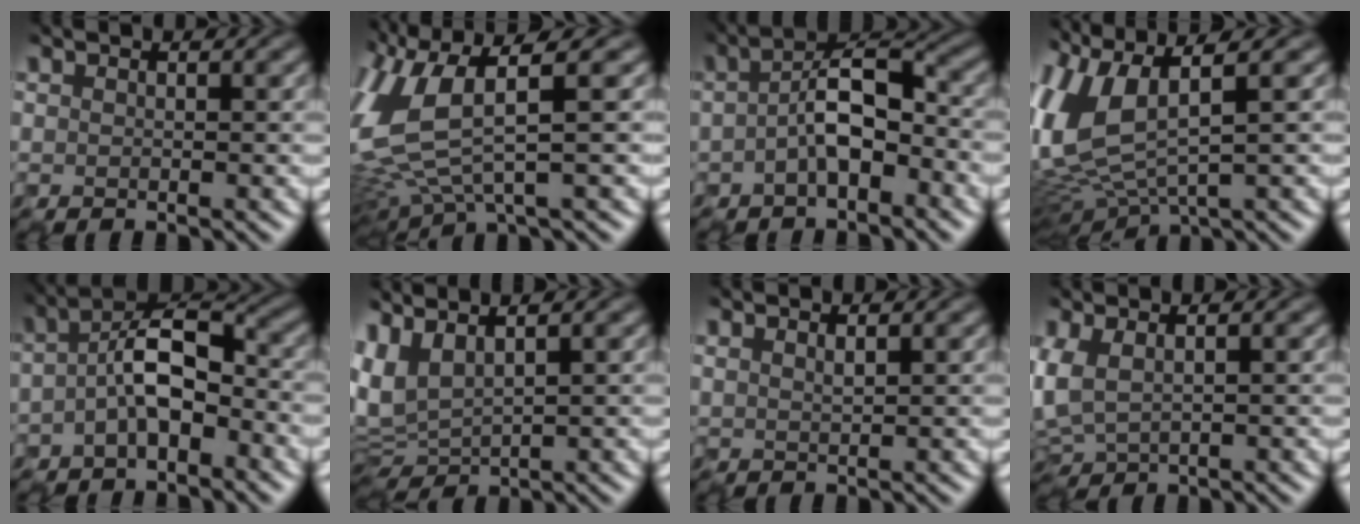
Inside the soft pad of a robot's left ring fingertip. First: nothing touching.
{"total": 9.6, "force": [0.8, 4.3, 8.5], "torque": [-0.221, -0.015, 0.016]}
{"total": 5.1, "force": [-1.1, 2.4, 4.3], "torque": [-0.073, 0.013, -0.029]}
{"total": 8.0, "force": [2.2, 3.4, 6.9], "torque": [-0.172, 0.009, 0.040]}
{"total": 5.5, "force": [-1.1, 2.7, 4.7], "torque": [-0.085, 0.015, -0.030]}
{"total": 3.1, "force": [1.9, 1.4, 2.0], "torque": [-0.064, 0.006, 0.042]}
{"total": 0.9, "force": [0.8, 0.2, 0.4], "torque": [0.000, 0.007, 0.008]}
{"total": 3.2, "force": [0.8, 1.8, 2.5], "torque": [-0.073, 0.009, 0.021]}